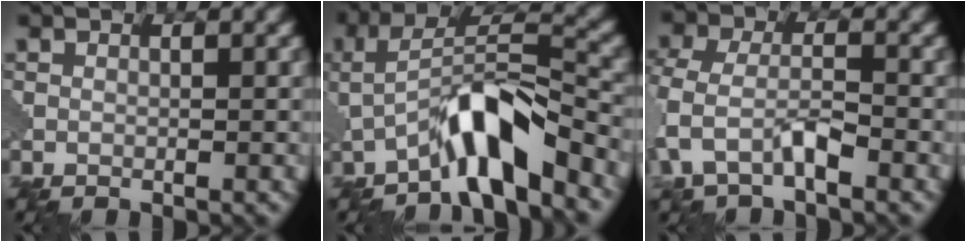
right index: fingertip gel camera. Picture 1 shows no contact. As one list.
[{"total": 6.5, "force": [-3.7, 1.7, 5.1], "torque": [-0.094, 0.014, -0.067]}, {"total": 4.2, "force": [-1.8, 2.2, 3.2], "torque": [-0.078, 0.004, -0.039]}]